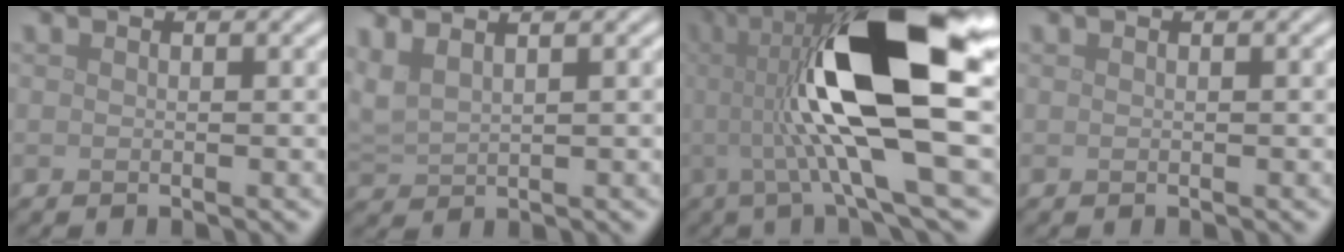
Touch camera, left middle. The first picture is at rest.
{"total": 2.5, "force": [1.9, 0.7, 1.5], "torque": [-0.042, 0.014, 0.045]}
{"total": 13.9, "force": [1.4, 3.3, 13.5], "torque": [-0.219, 0.014, 0.023]}
{"total": 0.0}